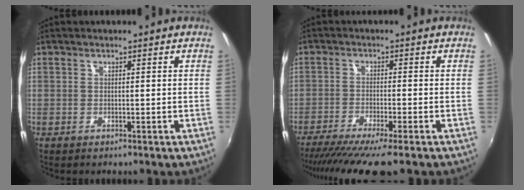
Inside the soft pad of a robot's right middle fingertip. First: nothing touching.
{"total": 10.2, "force": [-8.3, -0.2, 5.9], "torque": [-0.122, -0.034, -0.134]}